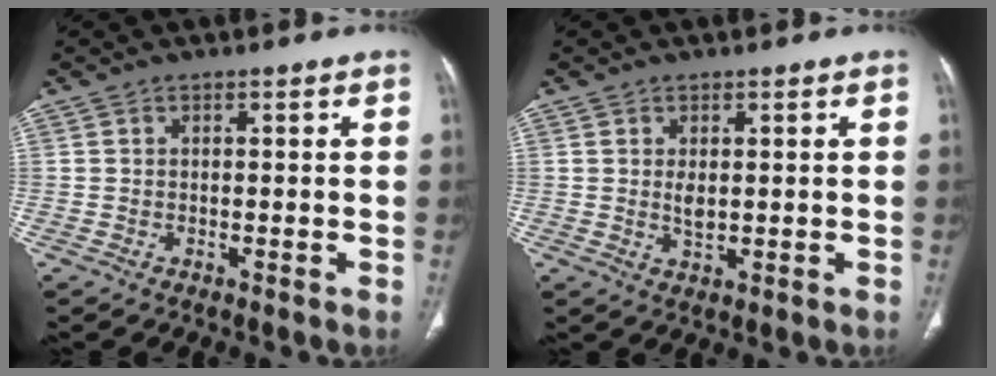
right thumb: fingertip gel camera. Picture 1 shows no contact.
{"total": 2.2, "force": [0.4, 1.1, 1.9], "torque": [-0.035, -0.006, 0.012]}